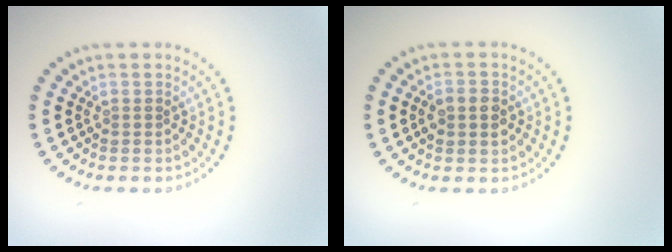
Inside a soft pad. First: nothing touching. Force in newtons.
{"total": 2.7, "press": 2.7, "slide": 0.1}